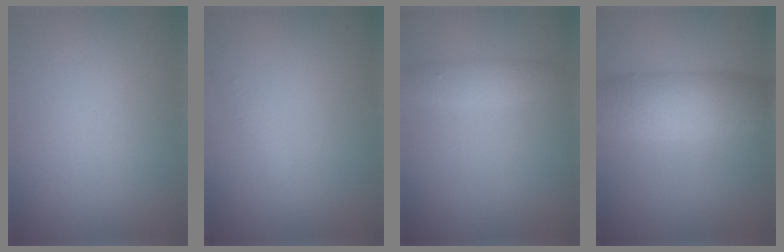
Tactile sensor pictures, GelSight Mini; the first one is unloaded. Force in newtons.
{"total": 0.8, "press": 0.8, "slide": 0.1}
{"total": 1.9, "press": 1.9, "slide": 0.1}
{"total": 6.3, "press": 6.3, "slide": 0.2}